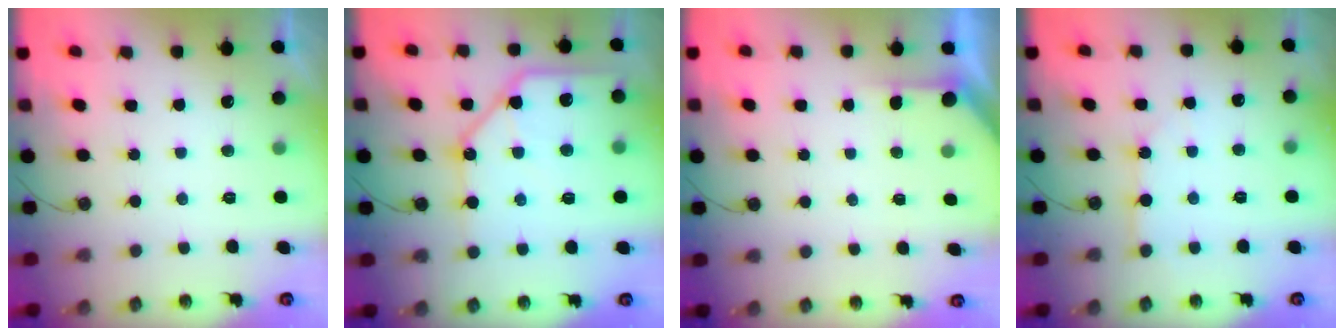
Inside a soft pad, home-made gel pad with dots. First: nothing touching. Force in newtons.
{"total": 14.0, "press": 13.9, "slide": 1.4}
{"total": 1.2, "press": 1.2, "slide": 0.1}
{"total": 4.3, "press": 4.3, "slide": 0.3}